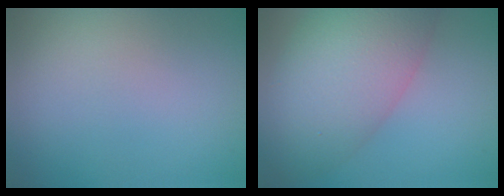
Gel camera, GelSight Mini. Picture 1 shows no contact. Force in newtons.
{"total": 8.7, "press": 8.7, "slide": 0.2}